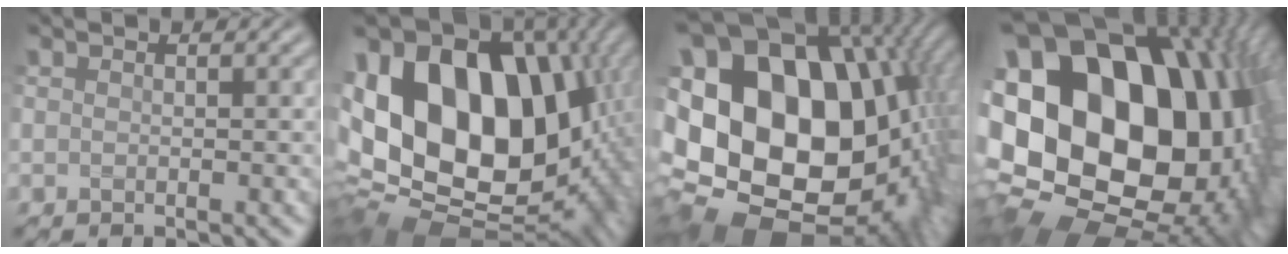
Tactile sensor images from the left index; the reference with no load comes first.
{"total": 19.6, "force": [1.7, 13.4, 14.1], "torque": [-0.258, 0.003, 0.056]}
{"total": 23.6, "force": [2.1, 17.5, 15.6], "torque": [-0.318, 0.005, 0.032]}
{"total": 23.4, "force": [2.2, 17.5, 15.4], "torque": [-0.295, -0.025, 0.043]}